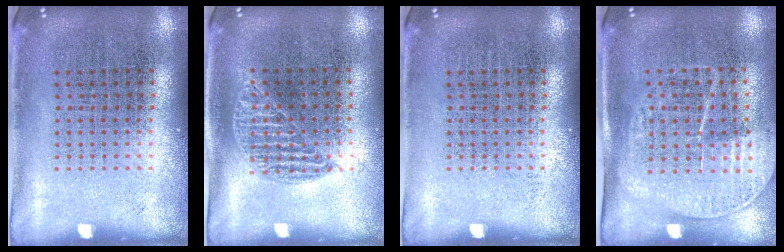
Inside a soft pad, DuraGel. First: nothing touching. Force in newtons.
{"total": 0.8, "press": 0.8, "slide": 0.4}
{"total": 0.0}
{"total": 1.7, "press": 1.4, "slide": 0.9}